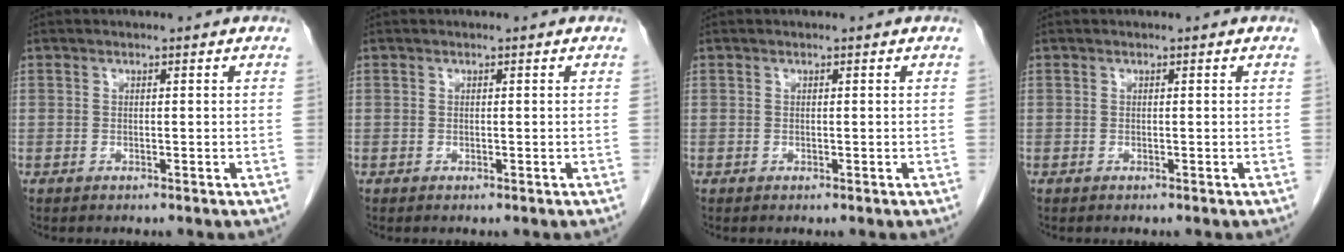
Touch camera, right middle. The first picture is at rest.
{"total": 0.0}
{"total": 0.0}
{"total": 0.0}